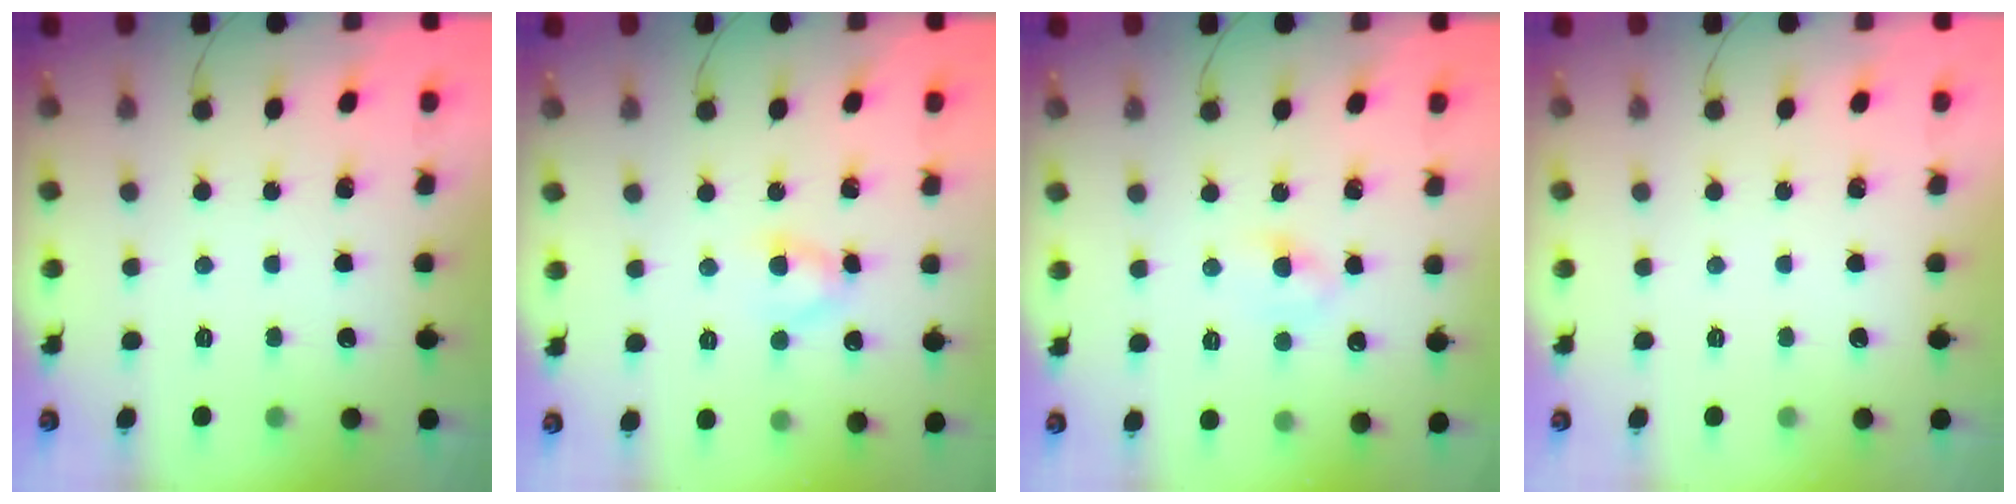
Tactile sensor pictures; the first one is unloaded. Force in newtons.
{"total": 3.3, "press": 3.1, "slide": 1.2}
{"total": 3.9, "press": 3.8, "slide": 1.0}
{"total": 0.0}